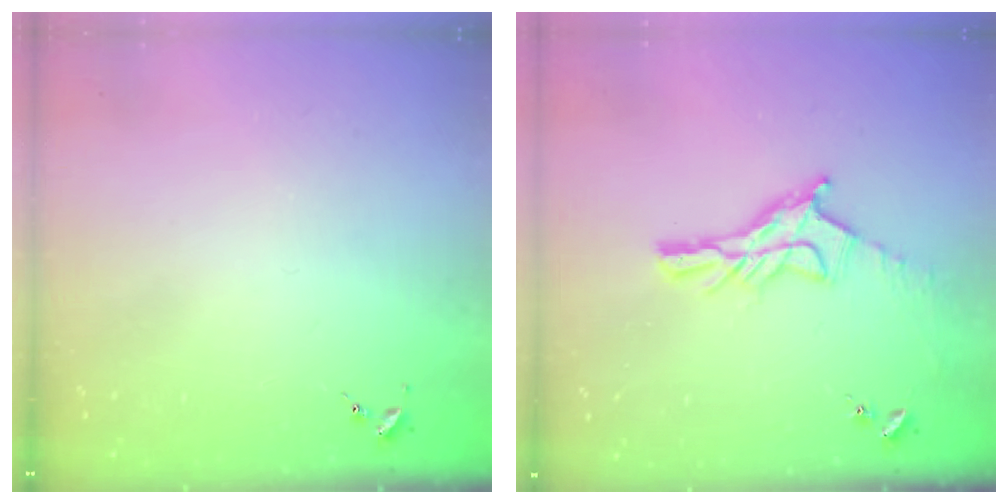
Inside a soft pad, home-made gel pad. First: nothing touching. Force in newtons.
{"total": 13.7, "press": 13.7, "slide": 1.0}